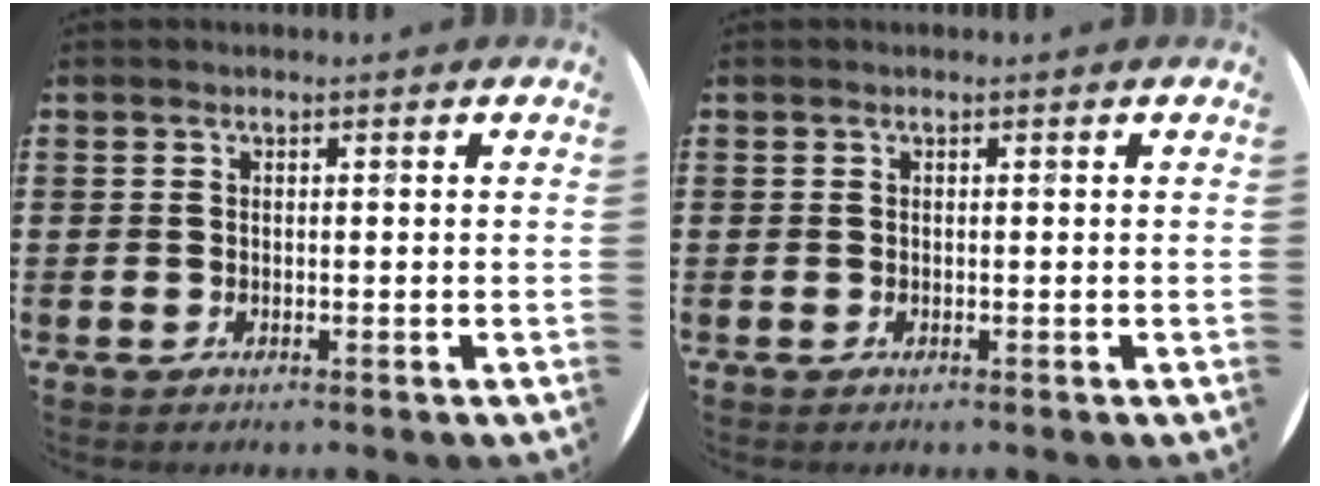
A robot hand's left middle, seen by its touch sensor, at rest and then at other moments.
{"total": 0.0}